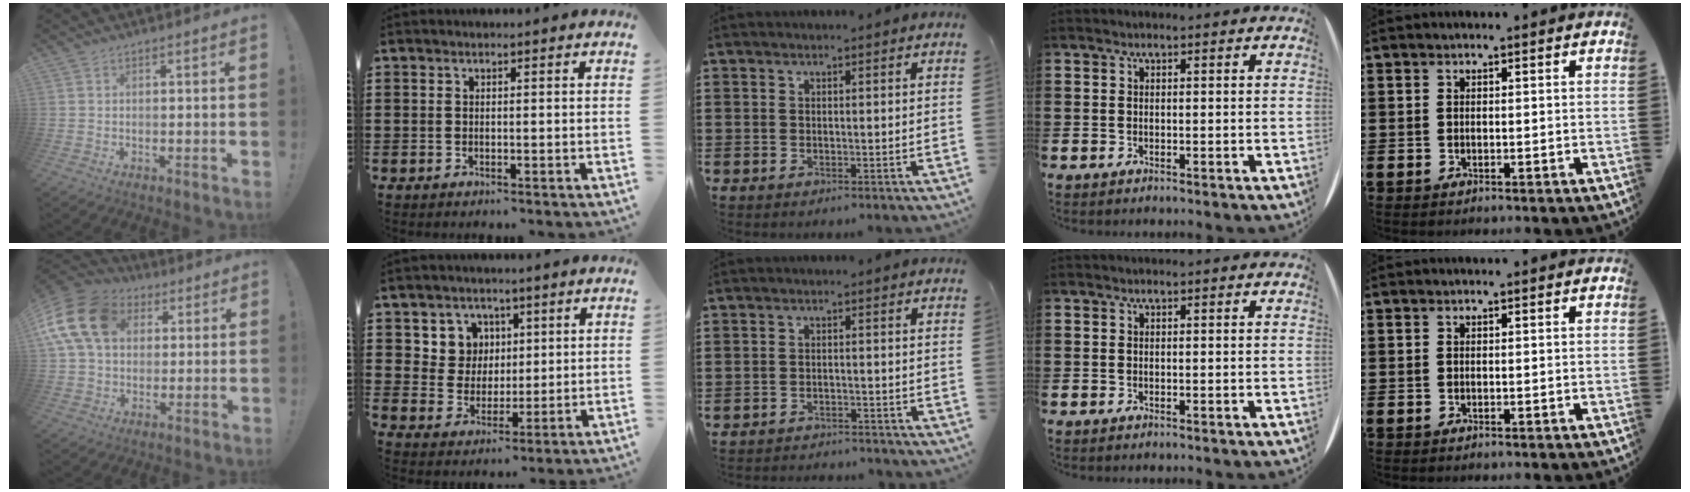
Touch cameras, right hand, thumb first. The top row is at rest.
{"thumb": {"total": 17.9, "force": [4.8, 13.3, 10.9], "torque": [-0.199, -0.001, 0.092]}, "index": {"total": 6.0, "force": [2.5, 5.4, 0.9], "torque": [-0.042, 0.009, 0.045]}, "middle": {"total": 2.2, "force": [-2.2, 0.1, -0.1], "torque": [-0.004, 0.000, -0.047]}}